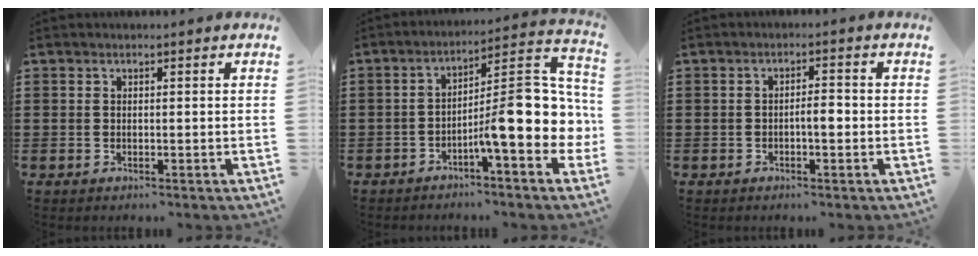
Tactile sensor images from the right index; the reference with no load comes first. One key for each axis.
{"total": 12.8, "fx": -2.1, "fy": 3.0, "fz": 12.3, "tx": -0.188, "ty": -0.031, "tz": -0.044}
{"total": 2.6, "fx": -0.7, "fy": 0.8, "fz": 2.4, "tx": -0.043, "ty": 0.004, "tz": -0.014}